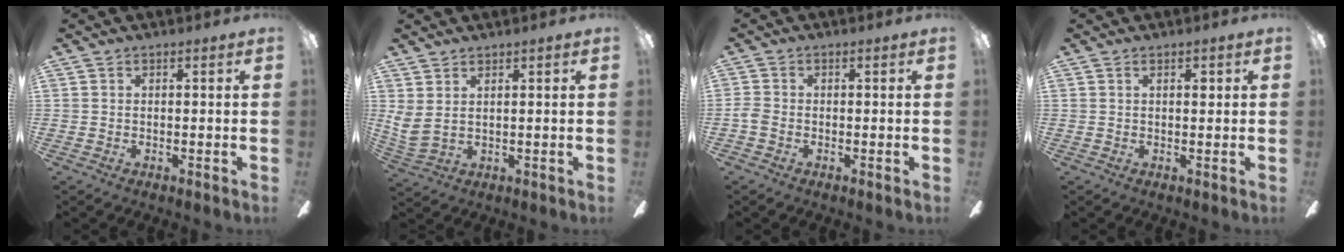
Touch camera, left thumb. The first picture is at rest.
{"total": 4.0, "force": [2.4, 1.7, 2.7], "torque": [-0.069, -0.017, 0.043]}
{"total": 2.0, "force": [-0.9, 1.1, 1.4], "torque": [-0.024, 0.004, -0.015]}
{"total": 1.4, "force": [0.7, 0.6, 1.2], "torque": [-0.016, 0.000, 0.009]}